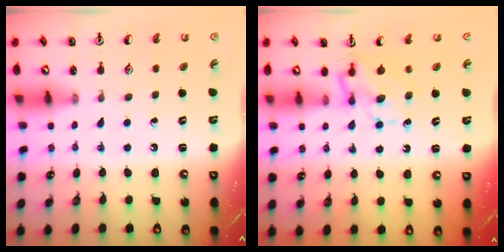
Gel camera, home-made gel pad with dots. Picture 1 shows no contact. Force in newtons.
{"total": 6.9, "press": 6.8, "slide": 0.8}